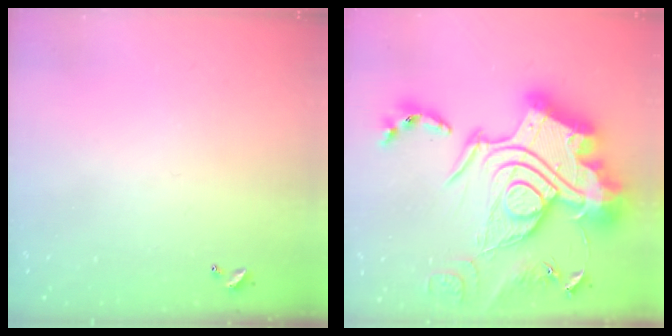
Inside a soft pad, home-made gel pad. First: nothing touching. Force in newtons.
{"total": 0.6, "press": 0.6, "slide": 0.0}